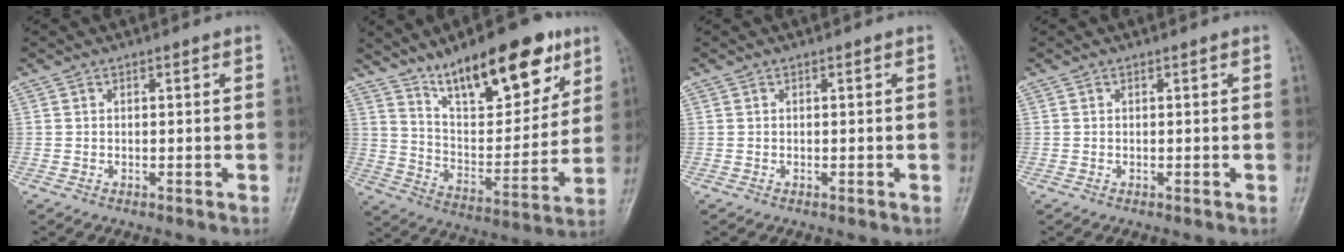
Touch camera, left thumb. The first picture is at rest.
{"total": 21.4, "force": [13.4, 8.1, 14.6], "torque": [-0.180, -0.059, 0.225]}
{"total": 0.0}
{"total": 0.0}